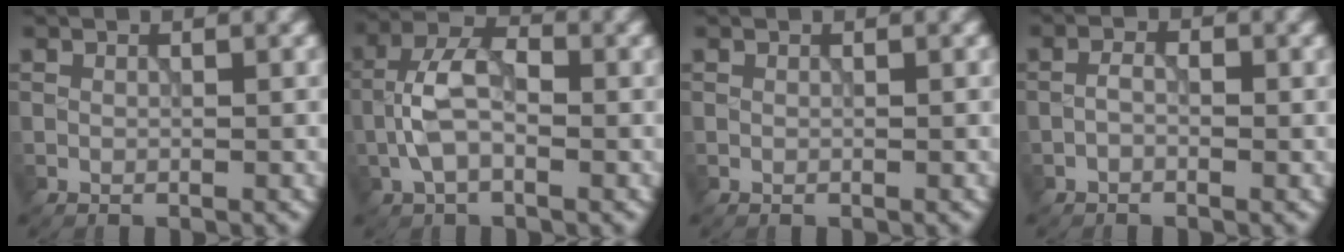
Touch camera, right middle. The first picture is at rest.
{"total": 4.7, "force": [-1.0, 2.4, 3.9], "torque": [-0.084, 0.015, -0.026]}
{"total": 0.0}
{"total": 1.4, "force": [-0.6, 0.7, 1.1], "torque": [-0.012, 0.003, -0.016]}